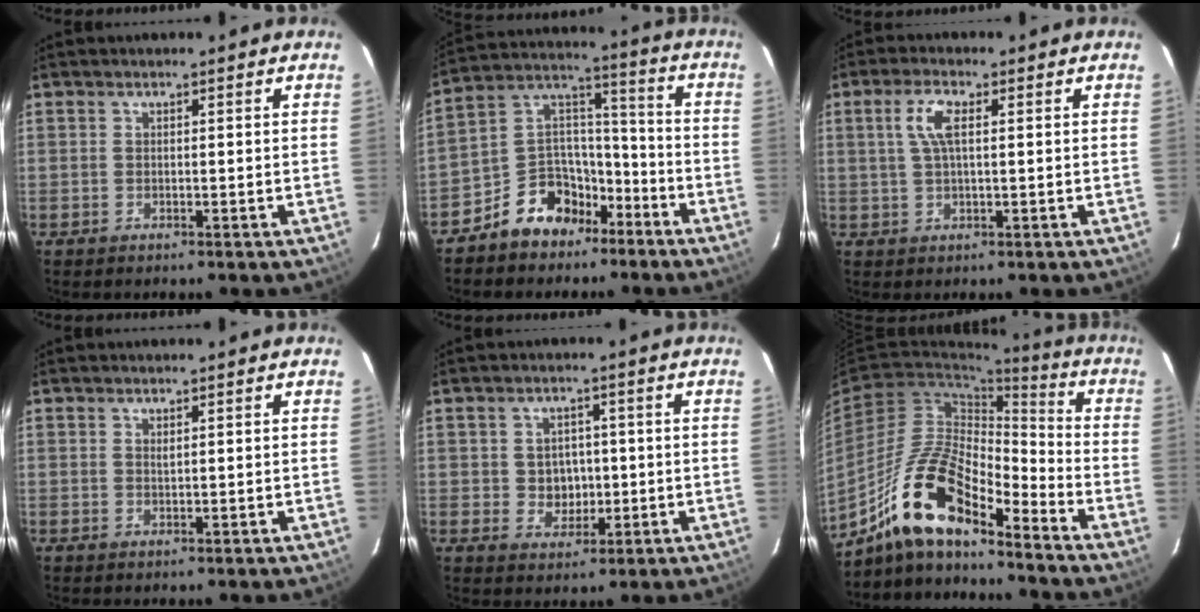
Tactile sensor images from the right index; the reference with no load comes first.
{"total": 11.8, "force": [-7.8, 8.1, 3.7], "torque": [-0.079, 0.065, -0.128]}
{"total": 4.7, "force": [1.2, 1.5, 4.3], "torque": [-0.086, 0.008, 0.025]}
{"total": 0.7, "force": [0.4, 0.2, 0.5], "torque": [-0.007, 0.002, 0.008]}
{"total": 4.8, "force": [-0.1, 4.4, 1.9], "torque": [-0.036, 0.009, 0.006]}
{"total": 16.3, "force": [-11.9, 4.6, 10.3], "torque": [-0.194, -0.001, -0.227]}